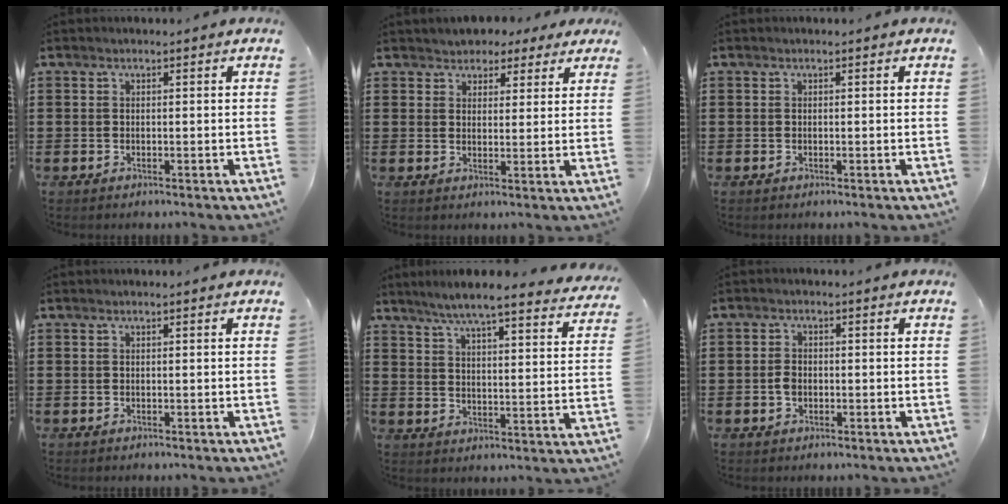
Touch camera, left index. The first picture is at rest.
{"total": 3.3, "force": [2.8, 1.8, -0.1], "torque": [-0.015, 0.003, 0.052]}
{"total": 0.0}
{"total": 0.0}
{"total": 6.0, "force": [5.4, -0.4, 2.6], "torque": [-0.074, -0.032, 0.090]}
{"total": 2.0, "force": [-0.4, 1.4, 1.4], "torque": [-0.037, 0.002, -0.010]}